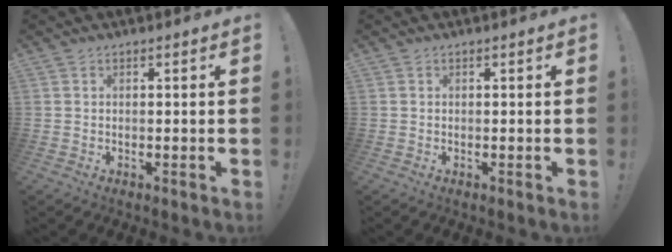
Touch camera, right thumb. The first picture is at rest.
{"total": 0.0}